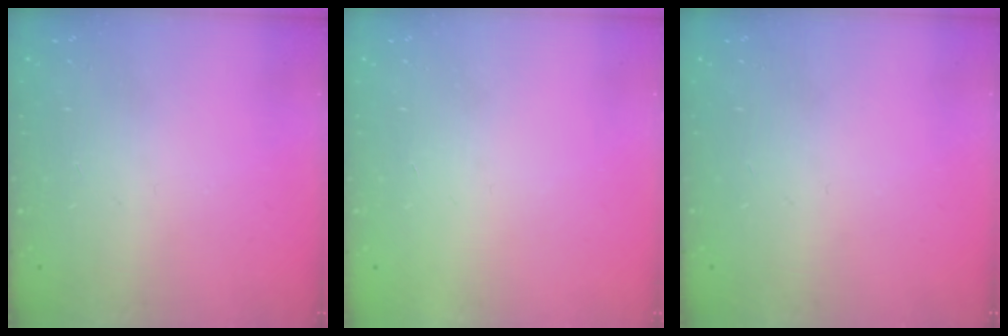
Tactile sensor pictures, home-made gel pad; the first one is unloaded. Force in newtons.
{"total": 1.6, "press": 1.6, "slide": 0.1}
{"total": 0.0}